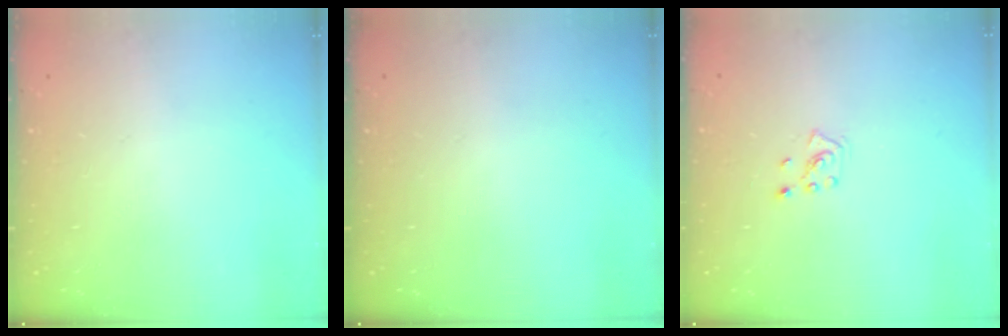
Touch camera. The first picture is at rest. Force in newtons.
{"total": 0.0}
{"total": 2.8, "press": 2.8, "slide": 0.2}